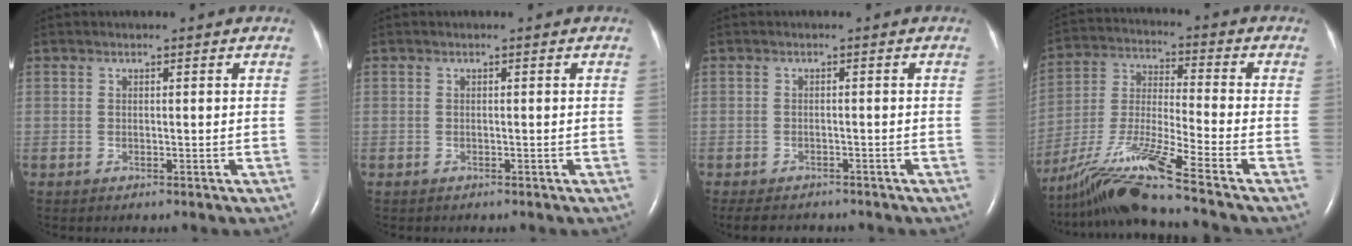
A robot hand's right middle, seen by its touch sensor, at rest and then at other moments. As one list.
[{"total": 0.0}, {"total": 6.3, "force": [-5.5, 2.1, 2.3], "torque": [-0.031, -0.005, -0.074]}, {"total": 15.9, "force": [-12.1, -1.9, 10.1], "torque": [-0.221, -0.030, -0.228]}]